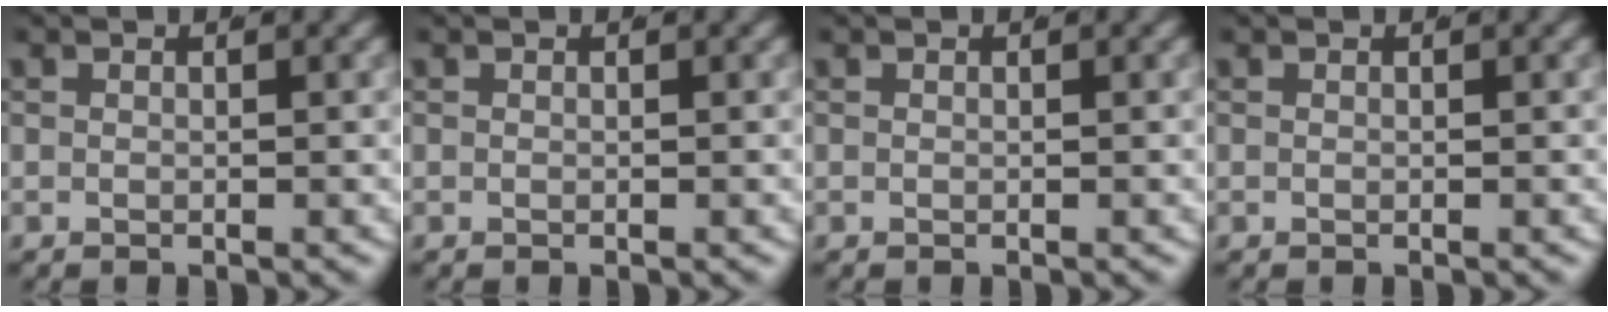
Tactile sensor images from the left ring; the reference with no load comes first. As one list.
[{"total": 0.0}, {"total": 0.0}, {"total": 0.0}]